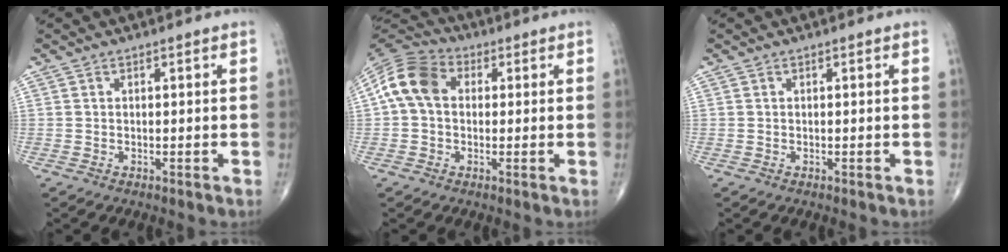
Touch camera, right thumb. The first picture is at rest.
{"total": 10.2, "force": [1.2, 7.6, 6.7], "torque": [-0.125, 0.029, 0.009]}
{"total": 0.0}